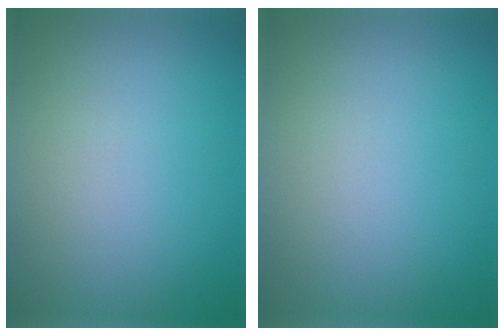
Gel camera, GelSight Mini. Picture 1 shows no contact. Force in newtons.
{"total": 0.0}